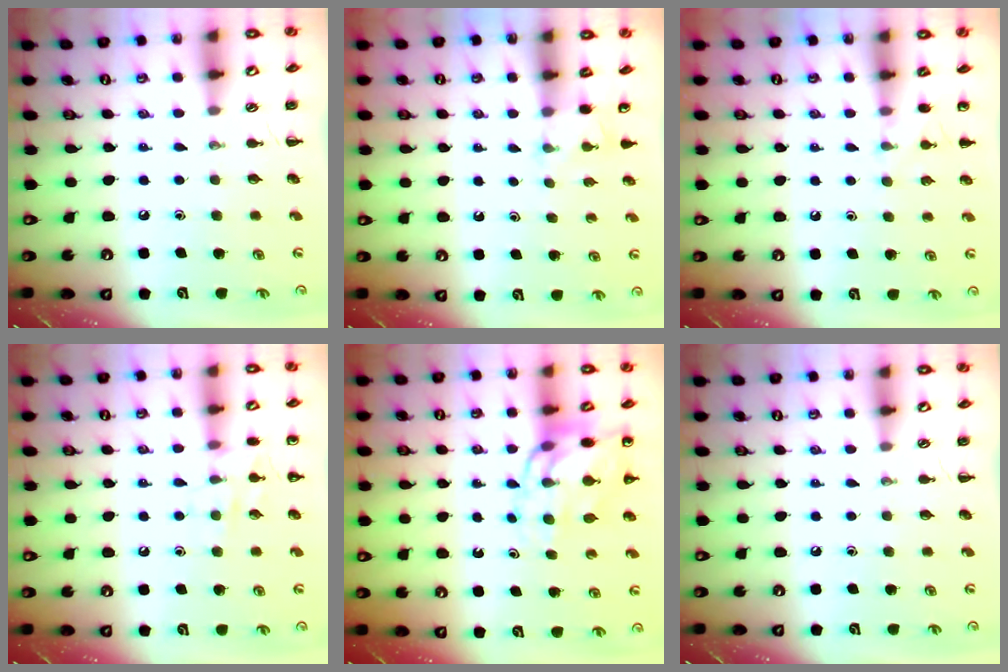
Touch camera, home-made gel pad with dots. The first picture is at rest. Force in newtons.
{"total": 2.2, "press": 2.2, "slide": 0.6}
{"total": 5.9, "press": 5.6, "slide": 2.0}
{"total": 8.7, "press": 8.6, "slide": 1.2}
{"total": 13.5, "press": 13.1, "slide": 3.0}
{"total": 0.0}